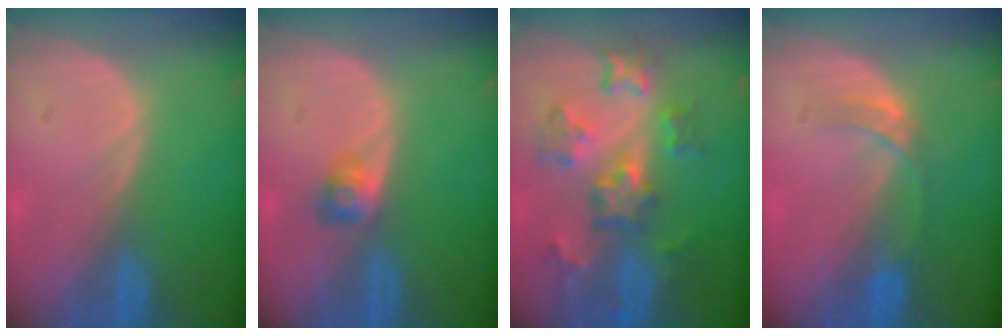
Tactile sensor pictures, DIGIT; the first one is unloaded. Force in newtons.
{"total": 2.4, "press": 2.2, "slide": 1.0}
{"total": 8.6, "press": 7.8, "slide": 3.8}
{"total": 3.3, "press": 3.0, "slide": 1.2}